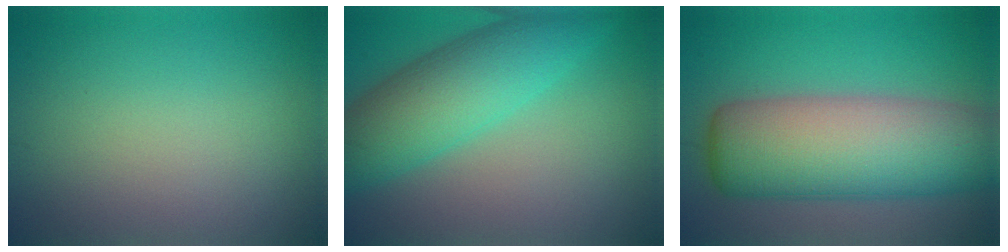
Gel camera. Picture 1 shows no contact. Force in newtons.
{"total": 7.6, "press": 7.6, "slide": 0.3}
{"total": 12.0, "press": 12.0, "slide": 0.3}